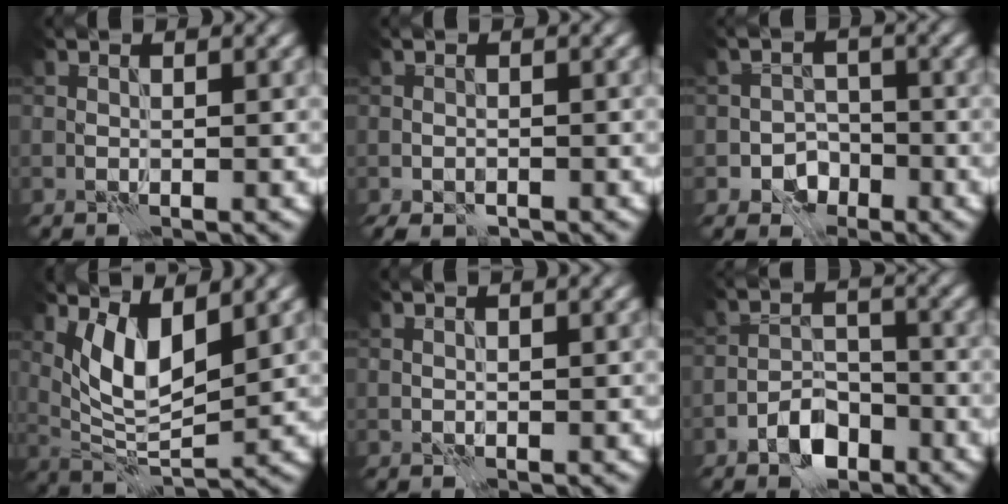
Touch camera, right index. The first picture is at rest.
{"total": 2.2, "force": [-1.6, 1.2, 0.9], "torque": [-0.022, -0.009, -0.027]}
{"total": 3.5, "force": [-2.0, 2.7, 1.2], "torque": [-0.007, 0.005, -0.038]}
{"total": 5.9, "force": [2.5, 2.3, 4.8], "torque": [-0.095, -0.014, 0.052]}
{"total": 1.8, "force": [1.4, 0.3, 0.9], "torque": [-0.013, -0.004, 0.020]}
{"total": 4.1, "force": [-2.7, 2.3, 2.1], "torque": [-0.029, 0.005, -0.052]}